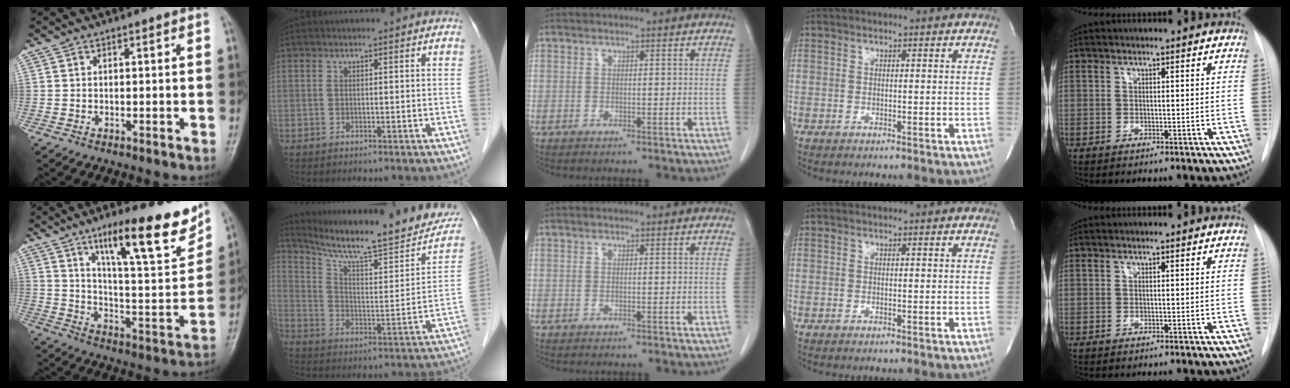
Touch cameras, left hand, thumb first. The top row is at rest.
{"thumb": {"total": 19.5, "force": [12.6, 4.2, 14.2], "torque": [-0.177, -0.067, 0.201]}, "index": {"total": 22.8, "force": [19.5, 3.3, 11.3], "torque": [-0.173, -0.024, 0.278]}}